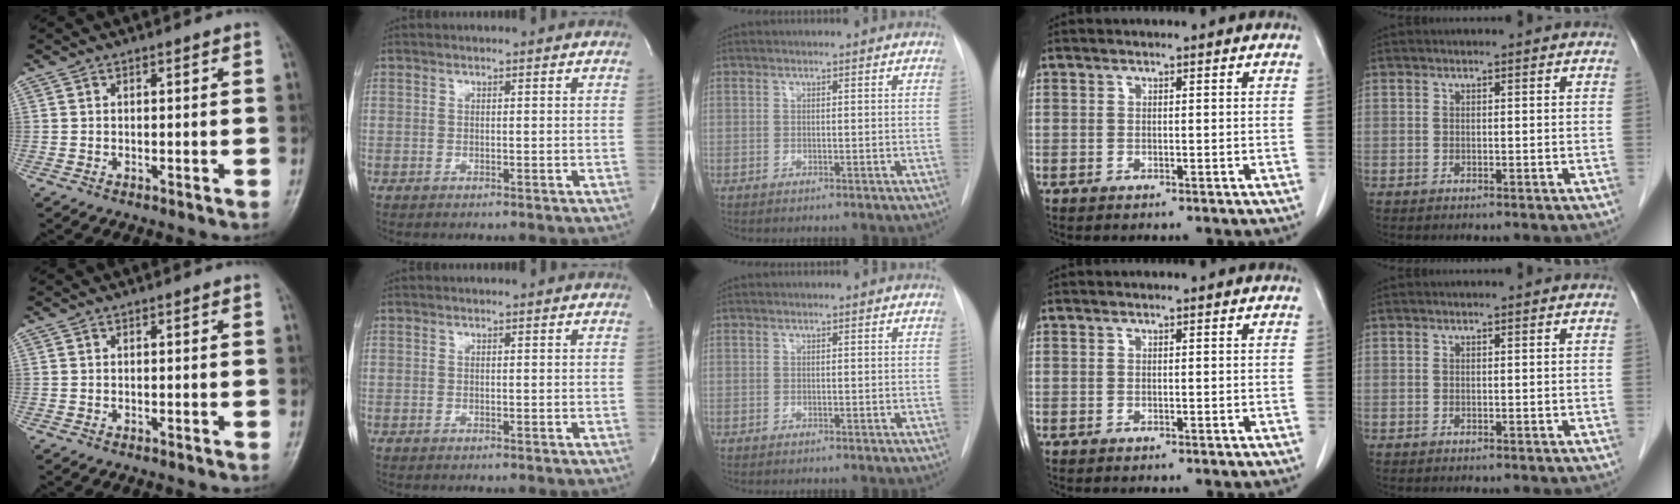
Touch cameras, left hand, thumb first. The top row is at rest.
{}